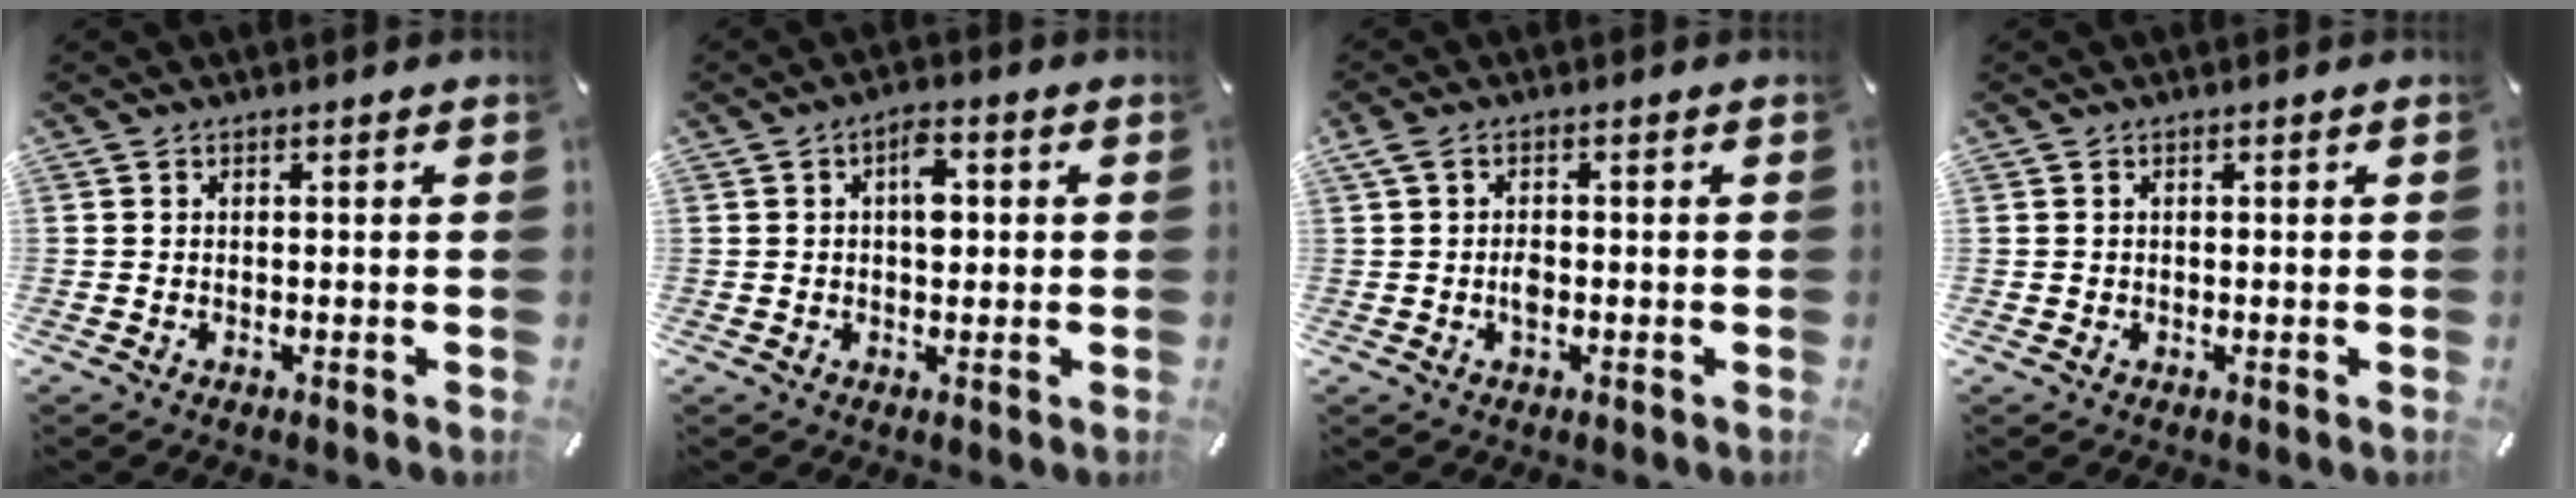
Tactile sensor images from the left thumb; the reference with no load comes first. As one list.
[{"total": 5.2, "force": [1.0, 2.9, 4.3], "torque": [-0.054, -0.003, 0.009]}, {"total": 3.0, "force": [-0.4, 1.6, 2.6], "torque": [-0.047, 0.005, -0.008]}, {"total": 0.6, "force": [0.2, 0.5, -0.2], "torque": [0.006, 0.005, 0.004]}]